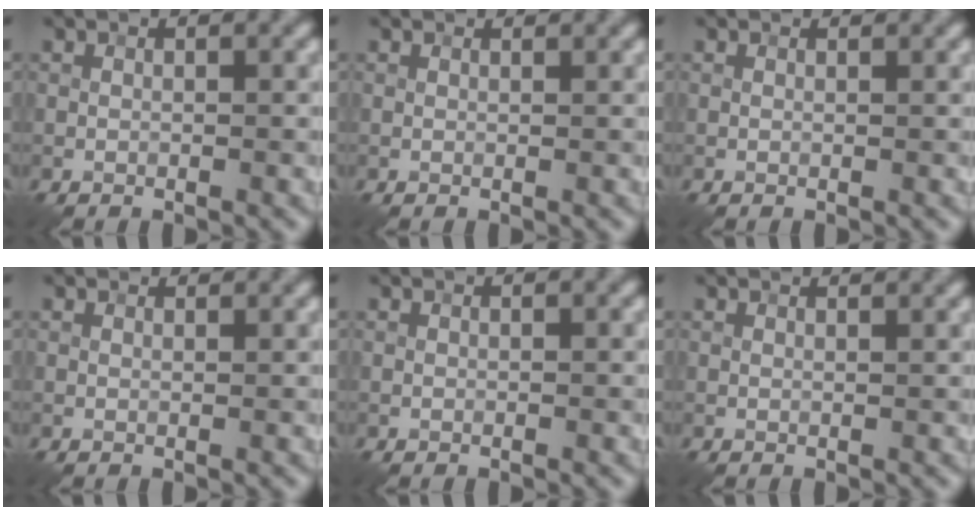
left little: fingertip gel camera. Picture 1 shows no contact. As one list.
[{"total": 1.0, "force": [1.0, 0.2, 0.2], "torque": [-0.009, -0.004, 0.008]}, {"total": 0.6, "force": [0.6, 0.1, 0.1], "torque": [-0.003, -0.002, 0.004]}, {"total": 1.5, "force": [1.4, 0.3, 0.4], "torque": [-0.015, -0.002, 0.012]}, {"total": 0.0}, {"total": 1.5, "force": [1.4, 0.2, 0.5], "torque": [-0.016, -0.001, 0.011]}]